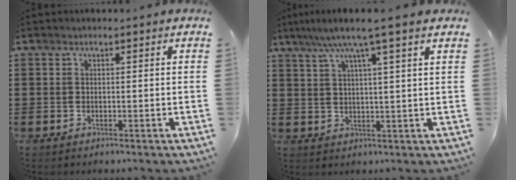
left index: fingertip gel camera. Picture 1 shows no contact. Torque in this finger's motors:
{"motor_torque": [2.14, 0.00, 0.39, 0.21]}